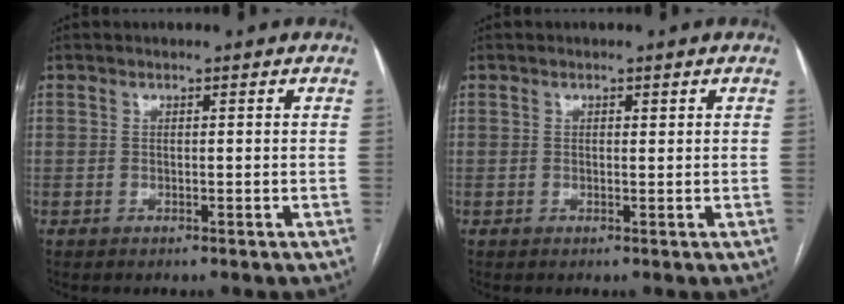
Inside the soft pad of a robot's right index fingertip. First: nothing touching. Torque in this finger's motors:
{"motor_torque": [-0.25, 0.29, -0.02, 0.00]}